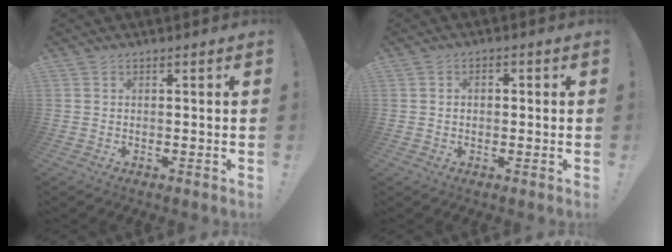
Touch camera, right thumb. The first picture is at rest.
{"total": 1.8, "force": [-0.5, 1.2, 1.2], "torque": [-0.017, 0.004, -0.012]}